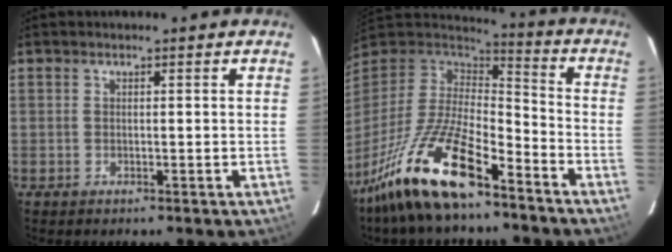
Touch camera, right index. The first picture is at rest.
{"total": 20.0, "force": [-13.6, 6.1, 13.4], "torque": [-0.272, -0.030, -0.250]}